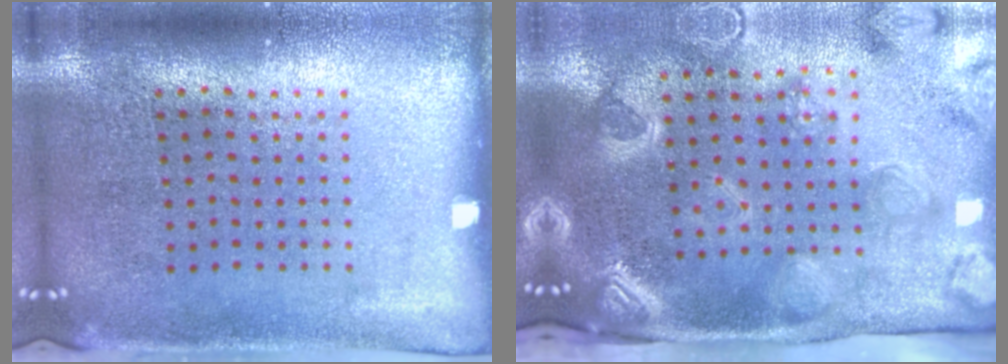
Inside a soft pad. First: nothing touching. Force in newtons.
{"total": 3.8, "press": 2.9, "slide": 2.4}